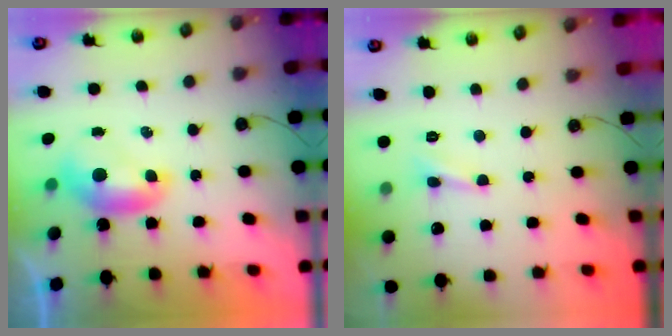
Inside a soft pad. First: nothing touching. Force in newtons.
{"total": 2.1, "press": 2.0, "slide": 0.6}